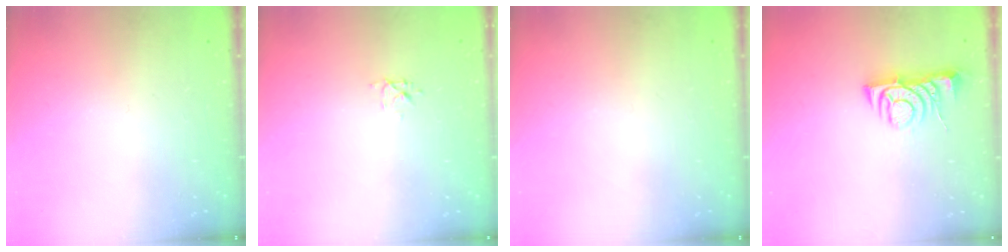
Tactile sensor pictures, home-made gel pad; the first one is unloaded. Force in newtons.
{"total": 3.2, "press": 3.2, "slide": 0.3}
{"total": 0.0}
{"total": 5.5, "press": 5.4, "slide": 0.7}